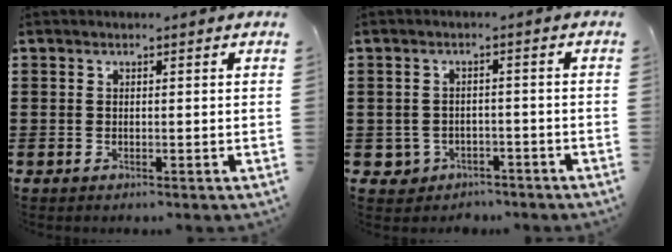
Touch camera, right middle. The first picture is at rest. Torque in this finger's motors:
{"motor_torque": [-0.05, -0.06, 0.07, -0.01]}